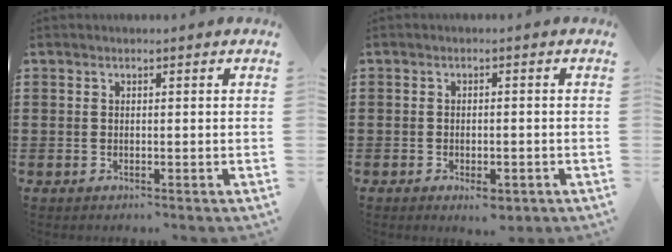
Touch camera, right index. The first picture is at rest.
{"total": 2.0, "force": [-1.3, 0.8, 1.3], "torque": [-0.024, 0.000, -0.025]}